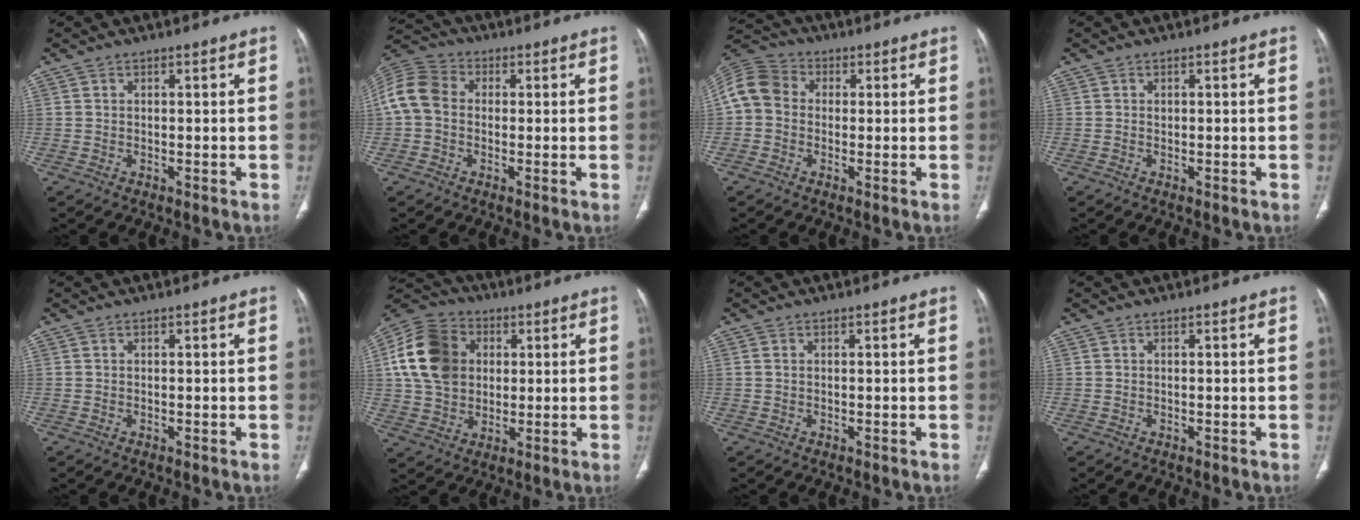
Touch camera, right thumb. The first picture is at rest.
{"total": 9.5, "force": [0.3, 7.4, 5.9], "torque": [-0.121, 0.029, -0.005]}
{"total": 9.2, "force": [0.3, 7.7, 4.9], "torque": [-0.093, 0.029, -0.007]}
{"total": 0.0}
{"total": 0.0}
{"total": 16.1, "force": [2.9, 12.7, 9.5], "torque": [-0.168, 0.011, 0.049]}
{"total": 0.5, "force": [0.1, 0.3, 0.4], "torque": [-0.010, 0.003, 0.004]}
{"total": 0.0}